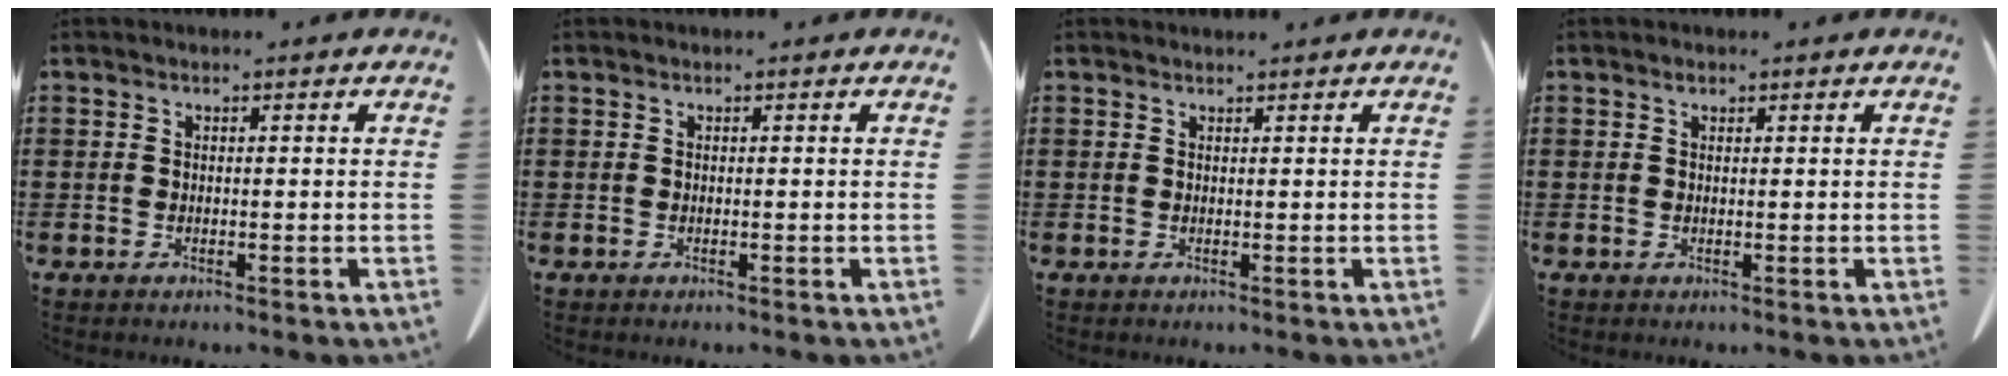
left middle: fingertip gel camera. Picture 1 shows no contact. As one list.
[{"total": 0.0}, {"total": 0.6, "force": [0.6, 0.0, 0.1], "torque": [-0.004, -0.001, 0.012]}, {"total": 0.5, "force": [0.3, 0.3, 0.3], "torque": [-0.007, 0.002, 0.005]}]